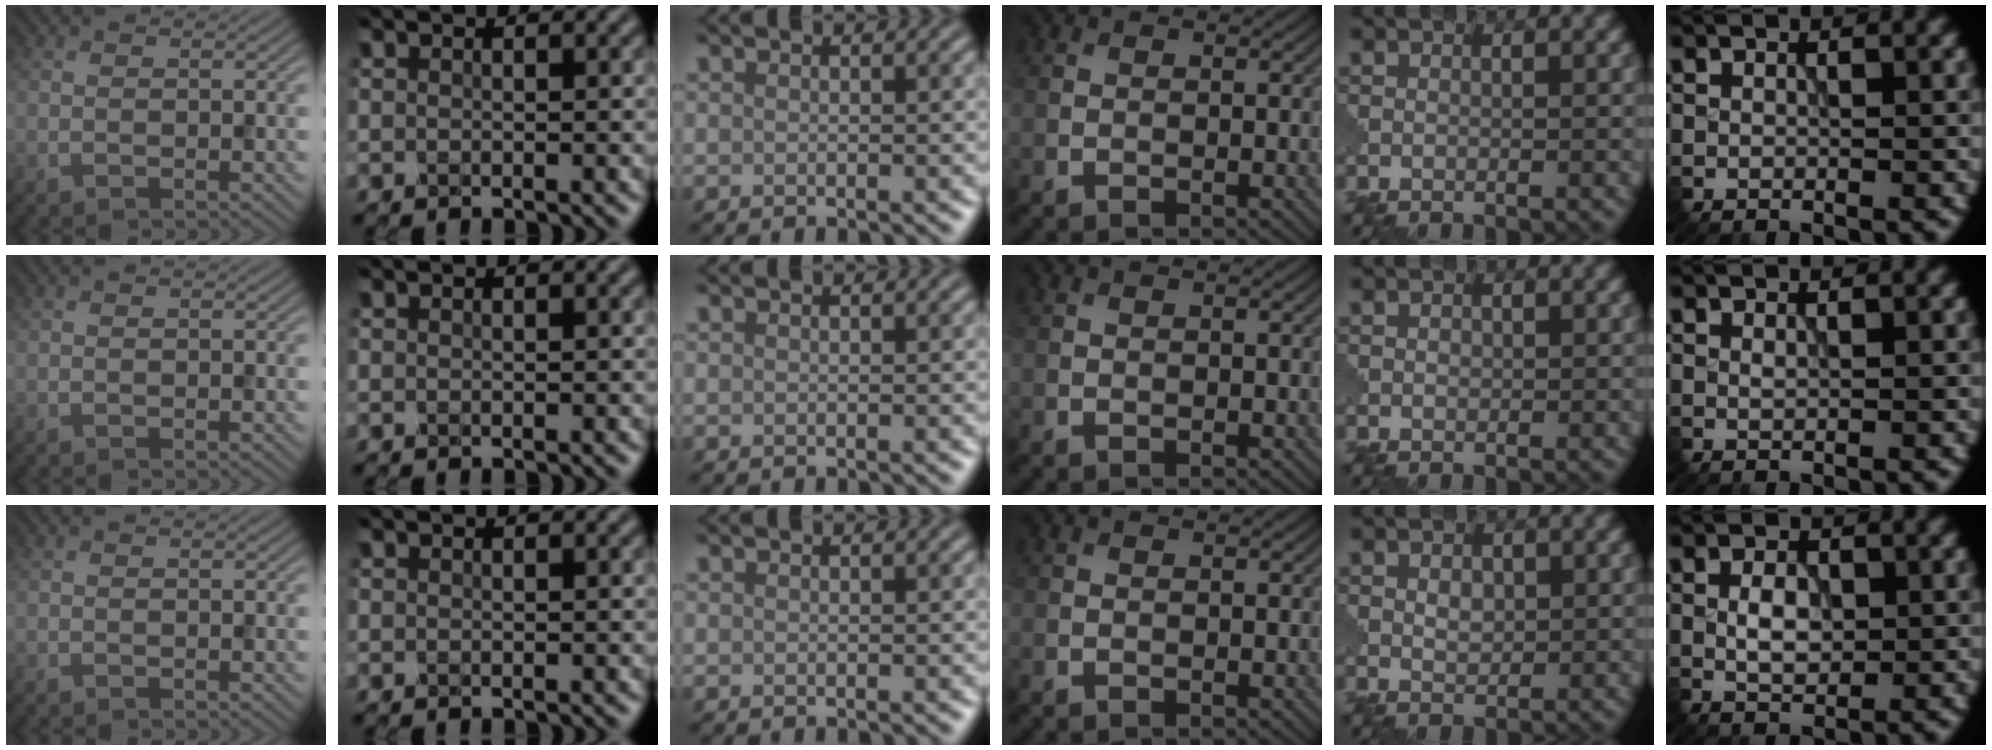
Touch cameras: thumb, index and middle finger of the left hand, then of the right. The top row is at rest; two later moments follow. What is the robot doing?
{"motion": "close", "object": "eyeshadow palette"}